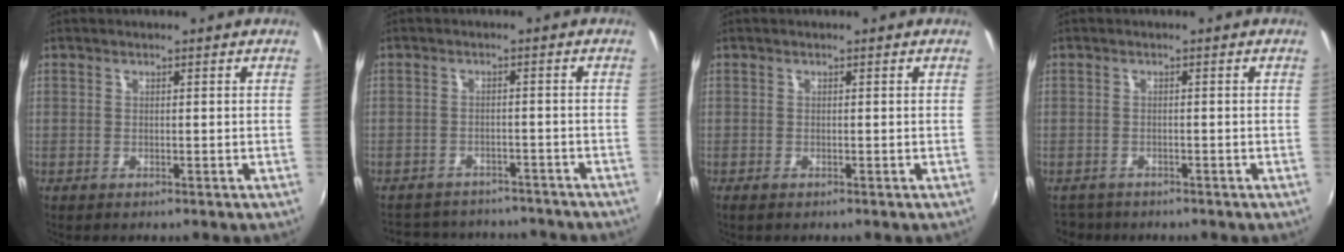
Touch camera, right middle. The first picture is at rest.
{"total": 15.2, "force": [-13.1, 5.8, 5.2], "torque": [-0.114, 0.010, -0.168]}
{"total": 0.5, "force": [-0.4, 0.2, 0.2], "torque": [-0.005, -0.004, -0.010]}
{"total": 2.9, "force": [-2.6, 1.4, 0.3], "torque": [-0.016, -0.009, -0.046]}